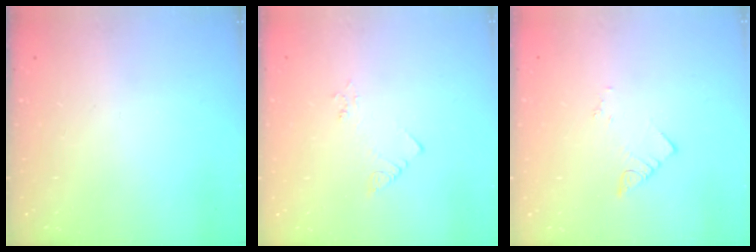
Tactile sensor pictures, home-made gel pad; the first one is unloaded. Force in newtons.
{"total": 2.4, "press": 2.4, "slide": 0.4}
{"total": 3.7, "press": 3.7, "slide": 0.5}